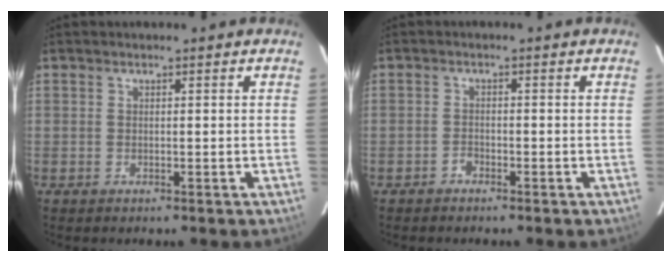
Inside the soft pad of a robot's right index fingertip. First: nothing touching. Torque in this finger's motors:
{"motor_torque": [0.04, 0.06, 0.05, -0.03]}